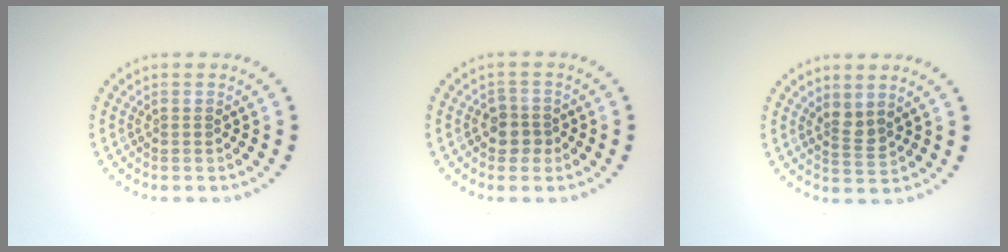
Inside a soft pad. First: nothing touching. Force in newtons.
{"total": 1.9, "press": 1.7, "slide": 0.9}
{"total": 1.7, "press": 1.3, "slide": 1.1}